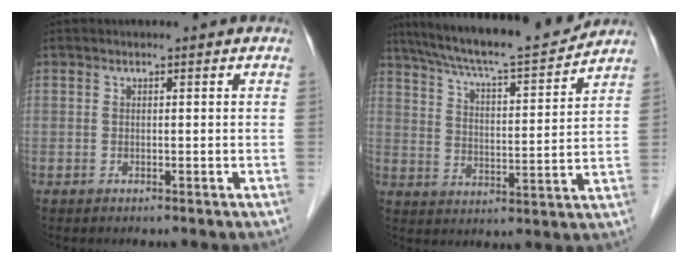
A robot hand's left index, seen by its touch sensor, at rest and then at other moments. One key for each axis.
{"total": 16.4, "fx": 15.0, "fy": 0.4, "fz": 6.7, "tx": -0.118, "ty": 0.001, "tz": 0.231}